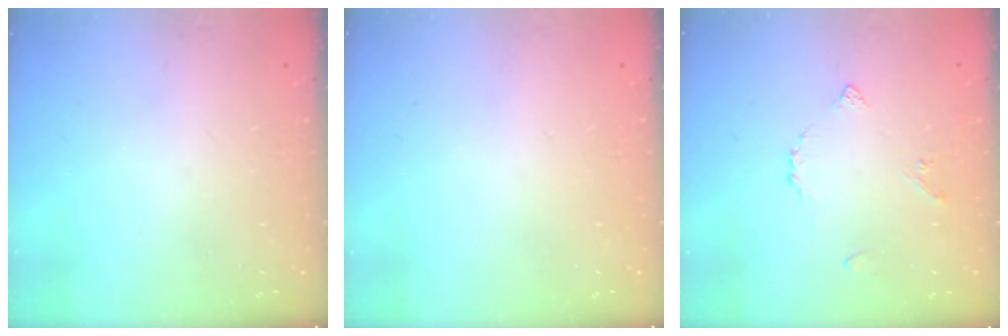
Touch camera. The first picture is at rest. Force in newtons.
{"total": 1.9, "press": 1.9, "slide": 0.1}
{"total": 3.7, "press": 3.6, "slide": 0.8}